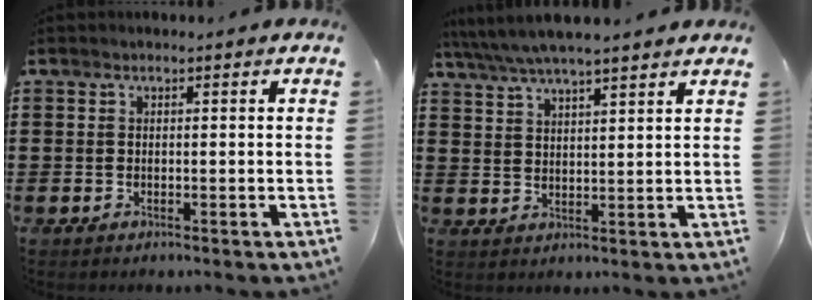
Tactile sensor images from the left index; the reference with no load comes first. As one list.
[{"total": 5.0, "force": [4.5, 0.2, 2.2], "torque": [-0.055, -0.016, 0.080]}]